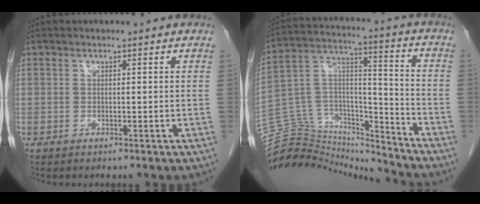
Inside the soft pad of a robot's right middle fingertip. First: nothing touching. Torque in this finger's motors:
{"motor_torque": [-0.51, -0.50, -0.39, -0.16]}